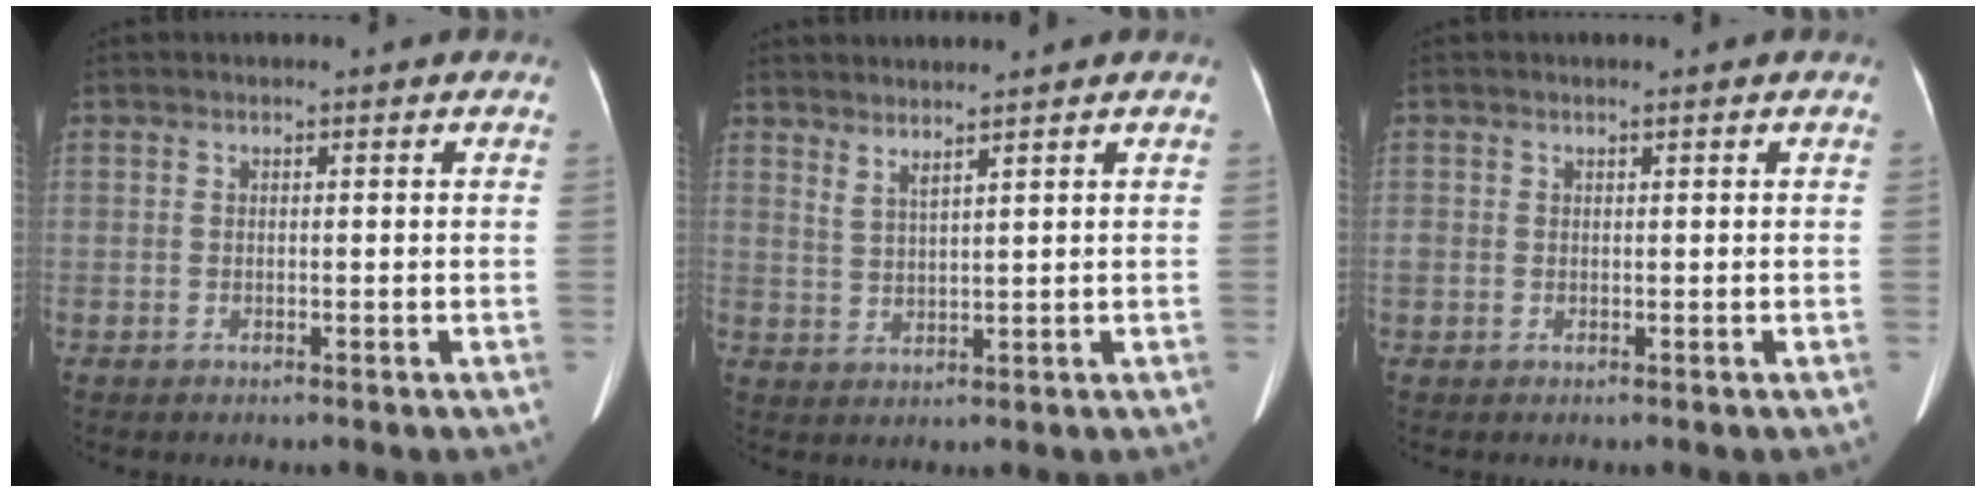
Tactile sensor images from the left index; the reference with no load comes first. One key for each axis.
{"total": 2.6, "fx": 2.2, "fy": -0.5, "fz": 1.3, "tx": -0.030, "ty": -0.012, "tz": 0.047}
{"total": 1.1, "fx": 0.2, "fy": 0.9, "fz": 0.6, "tx": -0.019, "ty": 0.021, "tz": 0.013}